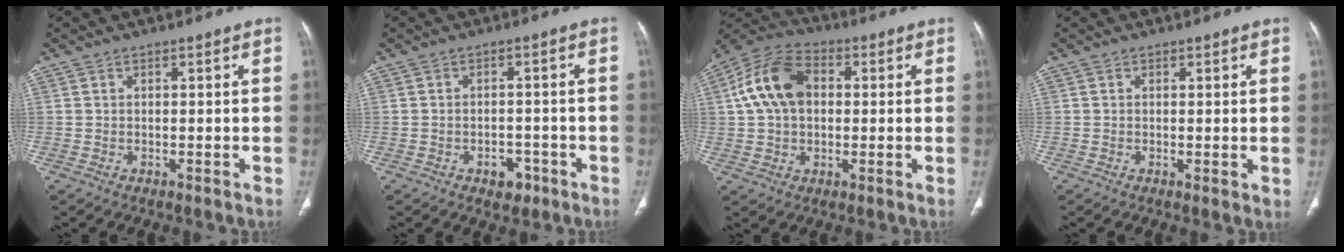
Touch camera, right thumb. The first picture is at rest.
{"total": 3.8, "force": [-2.1, 2.6, 1.9], "torque": [-0.009, 0.014, -0.023]}
{"total": 12.9, "force": [1.9, 9.0, 9.1], "torque": [-0.159, 0.024, 0.023]}
{"total": 1.2, "force": [0.2, 0.3, 1.2], "torque": [-0.024, -0.007, 0.001]}